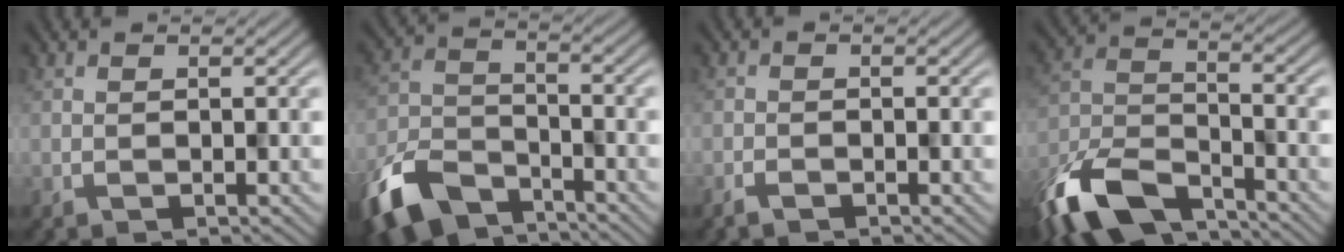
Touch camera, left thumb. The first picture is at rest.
{"total": 9.7, "force": [-8.7, 3.4, 2.6], "torque": [-0.063, -0.016, -0.152]}
{"total": 2.2, "force": [-2.2, 0.0, -0.1], "torque": [-0.001, 0.000, -0.019]}
{"total": 11.7, "force": [-10.2, 3.5, 4.5], "torque": [-0.096, -0.011, -0.181]}